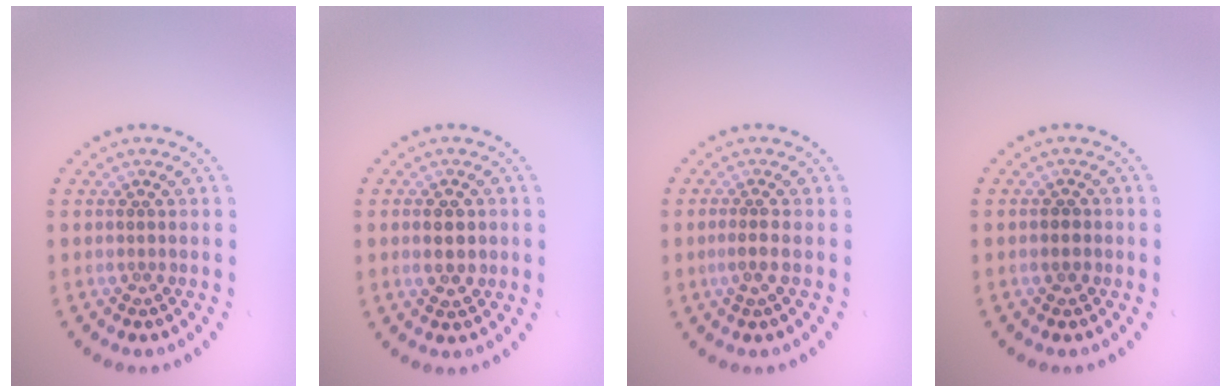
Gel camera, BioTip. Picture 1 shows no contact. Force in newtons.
{"total": 2.2, "press": 2.2, "slide": 0.1}
{"total": 1.4, "press": 1.2, "slide": 0.8}
{"total": 1.2, "press": 1.1, "slide": 0.4}